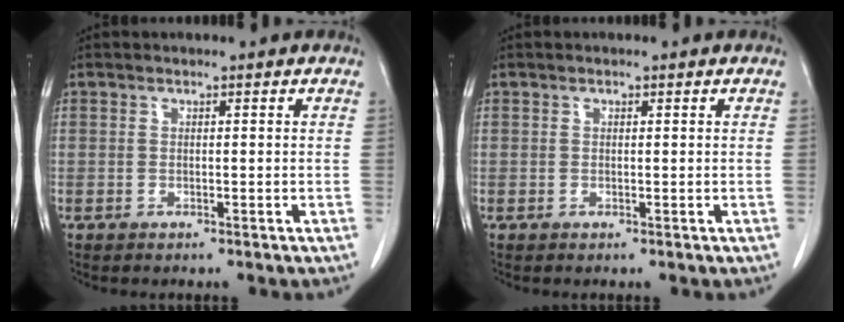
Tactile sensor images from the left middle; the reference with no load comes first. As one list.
[{"total": 0.0}]